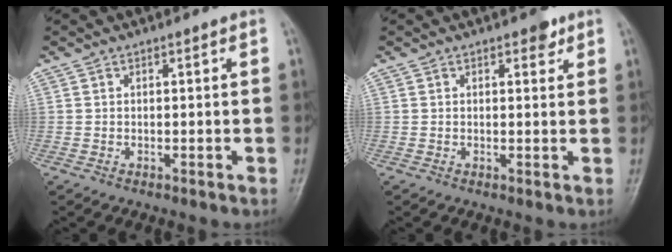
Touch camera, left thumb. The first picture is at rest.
{"total": 2.1, "force": [1.3, 1.2, 1.2], "torque": [-0.003, -0.005, 0.015]}